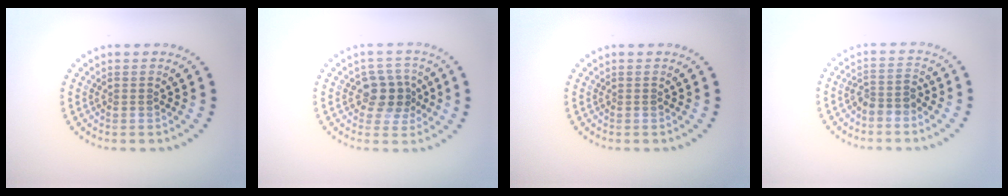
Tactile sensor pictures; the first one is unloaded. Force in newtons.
{"total": 3.7, "press": 3.4, "slide": 1.4}
{"total": 0.0}
{"total": 2.0, "press": 1.6, "slide": 1.2}